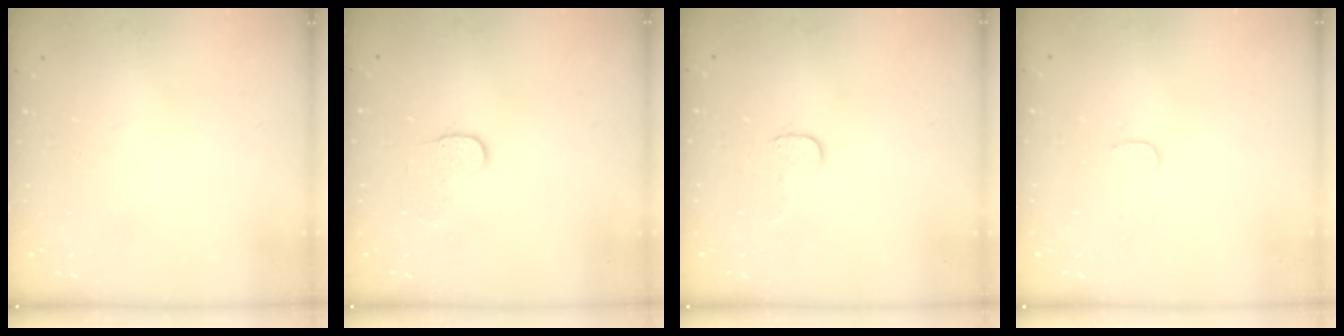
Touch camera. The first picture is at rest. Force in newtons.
{"total": 6.6, "press": 6.6, "slide": 0.6}
{"total": 4.6, "press": 4.6, "slide": 0.4}
{"total": 3.0, "press": 3.0, "slide": 0.3}